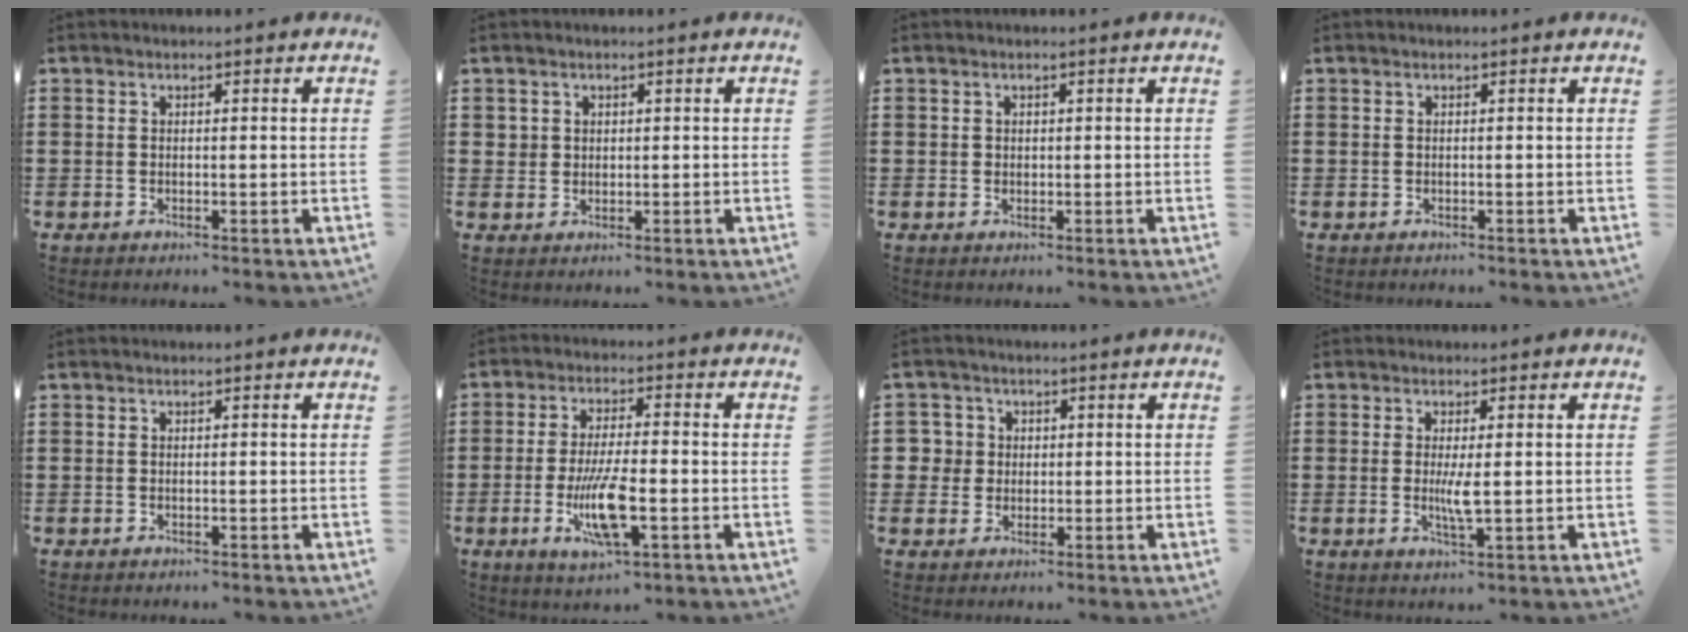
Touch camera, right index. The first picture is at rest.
{"total": 1.6, "force": [0.7, 1.4, 0.2], "torque": [-0.010, 0.006, 0.014]}
{"total": 0.8, "force": [0.4, 0.7, 0.1], "torque": [-0.004, 0.003, 0.008]}
{"total": 0.0}
{"total": 0.0}
{"total": 8.8, "force": [-2.7, 2.3, 8.0], "torque": [-0.163, -0.015, -0.049]}
{"total": 3.7, "force": [0.6, 3.6, 0.4], "torque": [-0.027, 0.012, 0.009]}
{"total": 3.6, "force": [-0.1, 0.5, 3.5], "torque": [-0.064, -0.006, -0.002]}